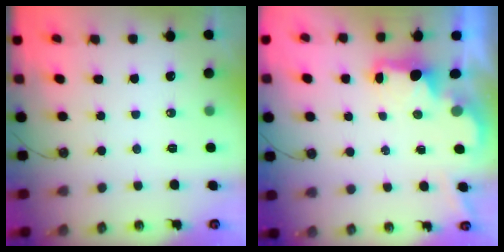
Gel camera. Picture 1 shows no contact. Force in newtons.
{"total": 2.1, "press": 2.0, "slide": 0.7}